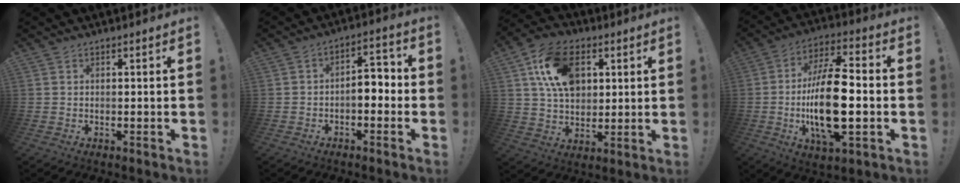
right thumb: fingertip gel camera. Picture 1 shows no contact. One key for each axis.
{"total": 6.7, "fx": -2.0, "fy": 4.0, "fz": 5.0, "tx": -0.070, "ty": 0.011, "tz": -0.034}
{"total": 17.0, "fx": 6.0, "fy": 11.6, "fz": 10.8, "tx": -0.173, "ty": -0.007, "tz": 0.116}
{"total": 20.2, "fx": -2.8, "fy": 8.1, "fz": 18.3, "tx": -0.349, "ty": -0.001, "tz": -0.047}